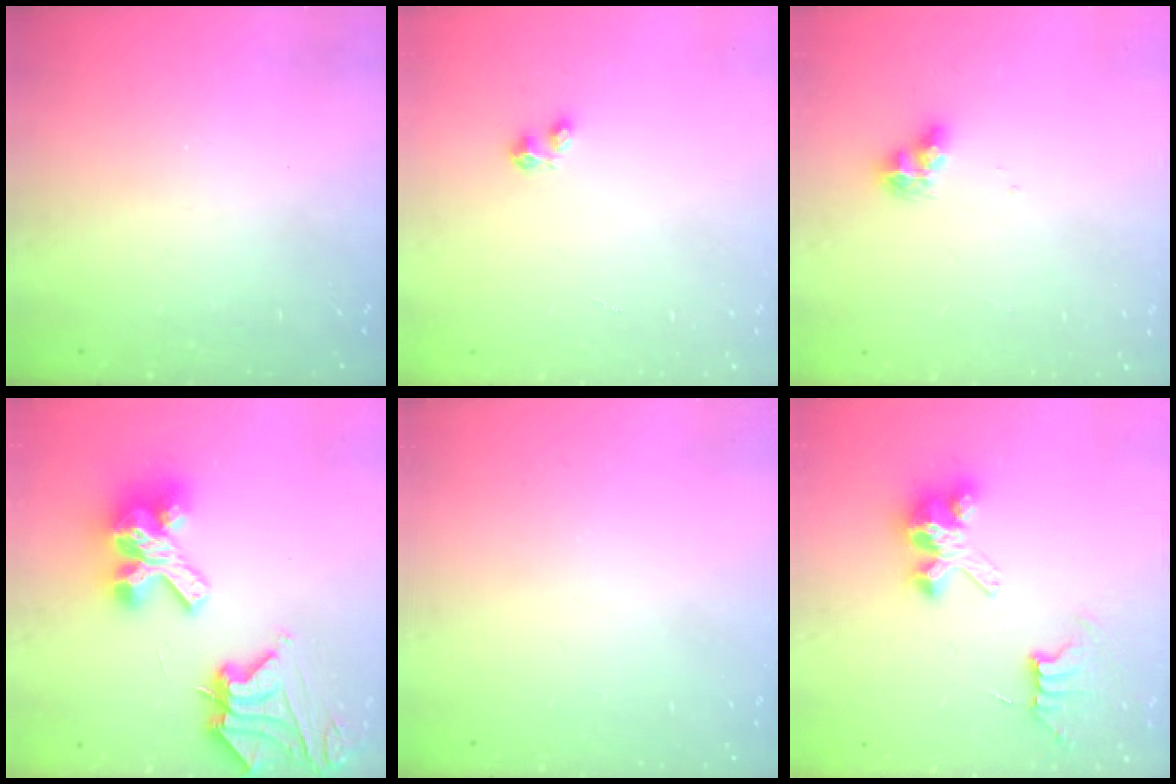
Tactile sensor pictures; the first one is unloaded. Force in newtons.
{"total": 2.8, "press": 2.8, "slide": 0.4}
{"total": 7.8, "press": 7.7, "slide": 0.9}
{"total": 14.5, "press": 14.3, "slide": 1.8}
{"total": 0.0}
{"total": 7.8, "press": 7.8, "slide": 0.6}